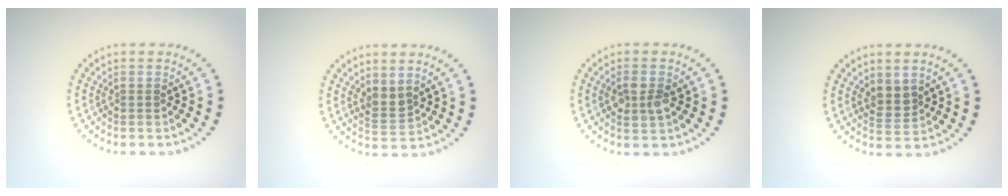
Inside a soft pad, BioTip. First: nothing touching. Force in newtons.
{"total": 1.8, "press": 1.6, "slide": 1.0}
{"total": 2.6, "press": 2.5, "slide": 0.4}
{"total": 2.1, "press": 1.9, "slide": 0.9}